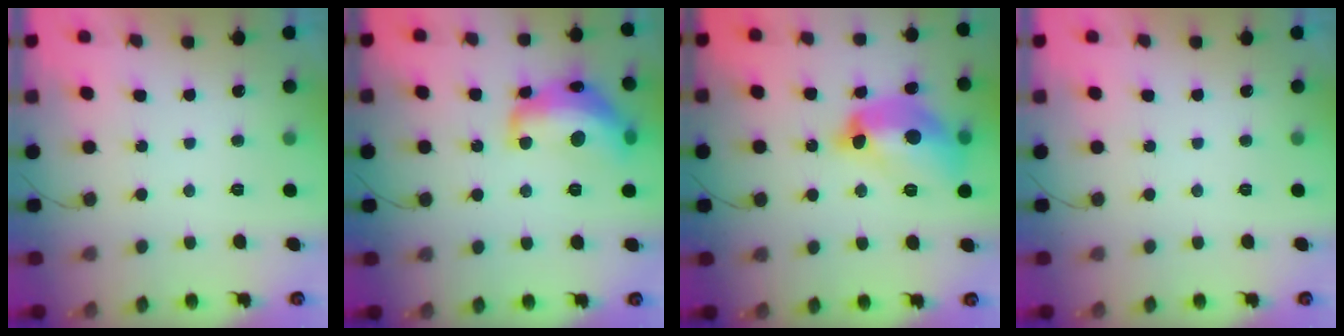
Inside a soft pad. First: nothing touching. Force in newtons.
{"total": 18.5, "press": 18.5, "slide": 0.8}
{"total": 16.1, "press": 16.1, "slide": 1.8}
{"total": 0.0}